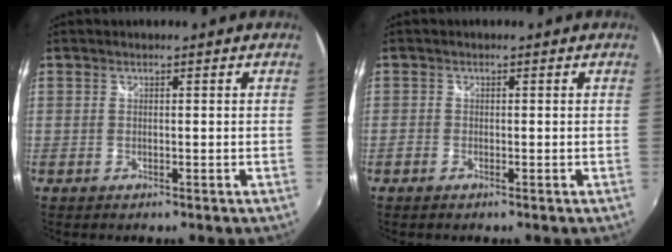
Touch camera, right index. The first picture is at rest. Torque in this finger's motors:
{"motor_torque": [-0.01, -0.05, -0.46, -0.21]}